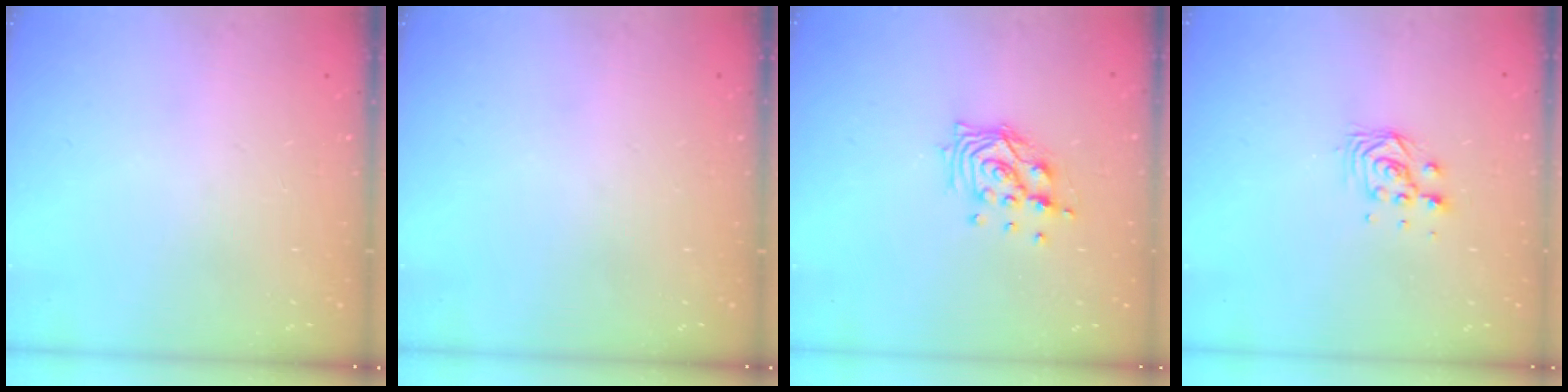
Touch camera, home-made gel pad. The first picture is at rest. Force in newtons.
{"total": 0.0}
{"total": 9.6, "press": 9.6, "slide": 0.8}
{"total": 4.7, "press": 4.6, "slide": 0.6}